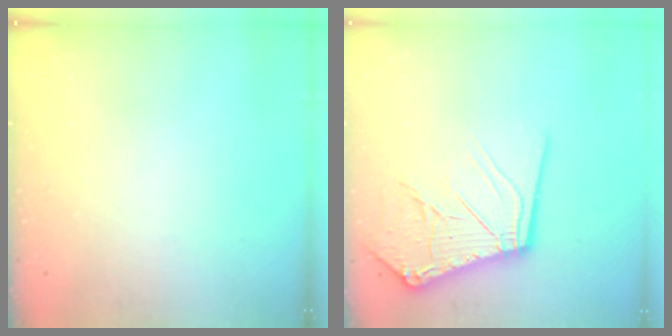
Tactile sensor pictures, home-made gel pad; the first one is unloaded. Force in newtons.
{"total": 14.8, "press": 14.7, "slide": 2.0}